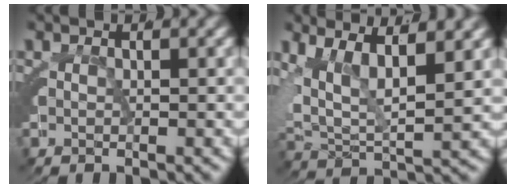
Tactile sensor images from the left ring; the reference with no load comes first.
{"total": 9.6, "force": [1.5, 7.2, 6.1], "torque": [-0.138, -0.017, 0.023]}